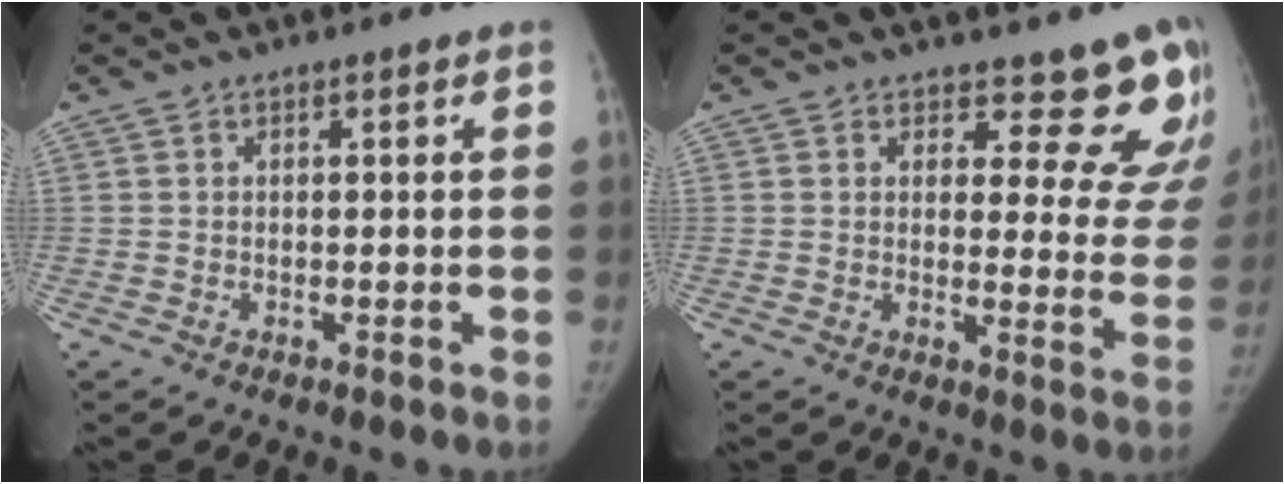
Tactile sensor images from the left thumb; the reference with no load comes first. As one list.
[{"total": 13.6, "force": [12.0, 5.7, 2.9], "torque": [0.028, -0.099, 0.111]}]